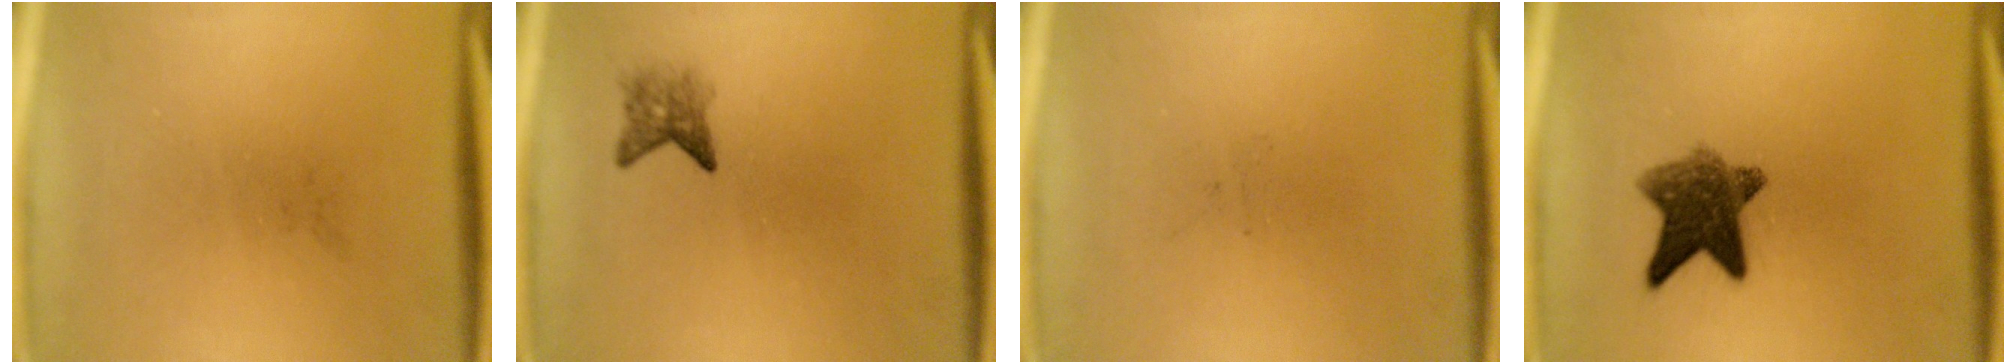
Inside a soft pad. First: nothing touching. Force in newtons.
{"total": 2.2}
{"total": 0.0}
{"total": 7.9}